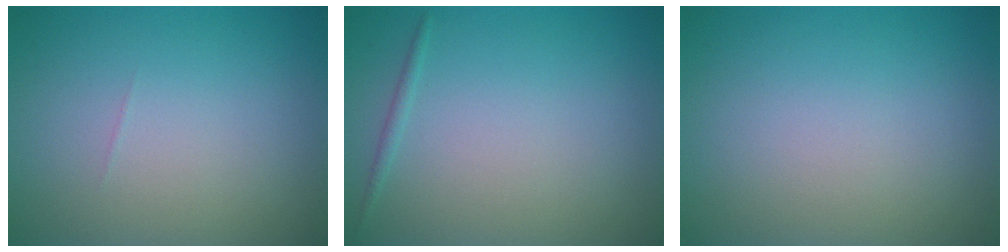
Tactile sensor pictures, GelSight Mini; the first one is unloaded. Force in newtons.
{"total": 0.6, "press": 0.6, "slide": 0.1}
{"total": 0.0}